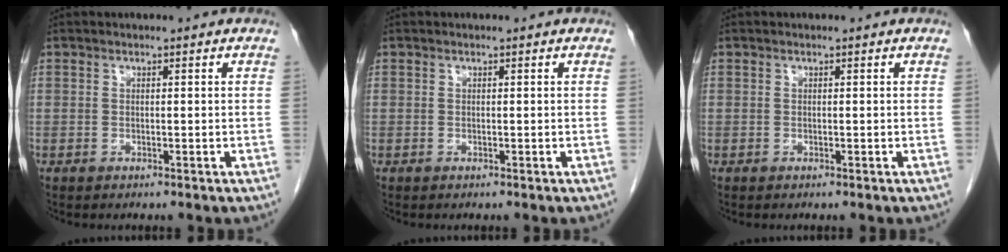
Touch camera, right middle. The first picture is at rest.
{"total": 0.0}
{"total": 0.0}